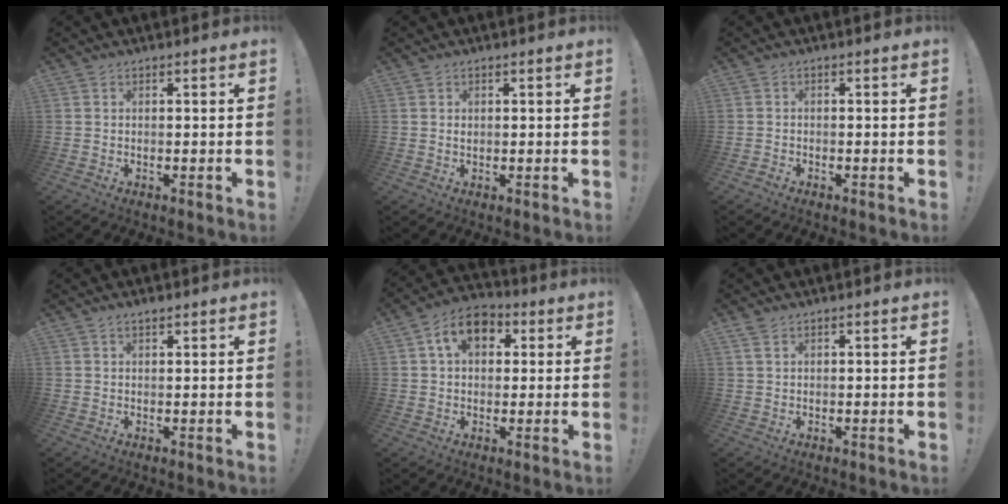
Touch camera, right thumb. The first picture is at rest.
{"total": 0.5, "force": [0.2, 0.4, 0.2], "torque": [-0.006, 0.003, 0.005]}
{"total": 1.2, "force": [-1.1, 0.3, 0.3], "torque": [-0.004, 0.002, -0.019]}
{"total": 1.3, "force": [1.1, 0.3, 0.6], "torque": [-0.006, -0.002, 0.018]}
{"total": 10.9, "force": [3.7, 7.5, 6.9], "torque": [-0.108, 0.009, 0.070]}
{"total": 2.1, "force": [1.3, 0.9, 1.4], "torque": [-0.027, 0.000, 0.024]}